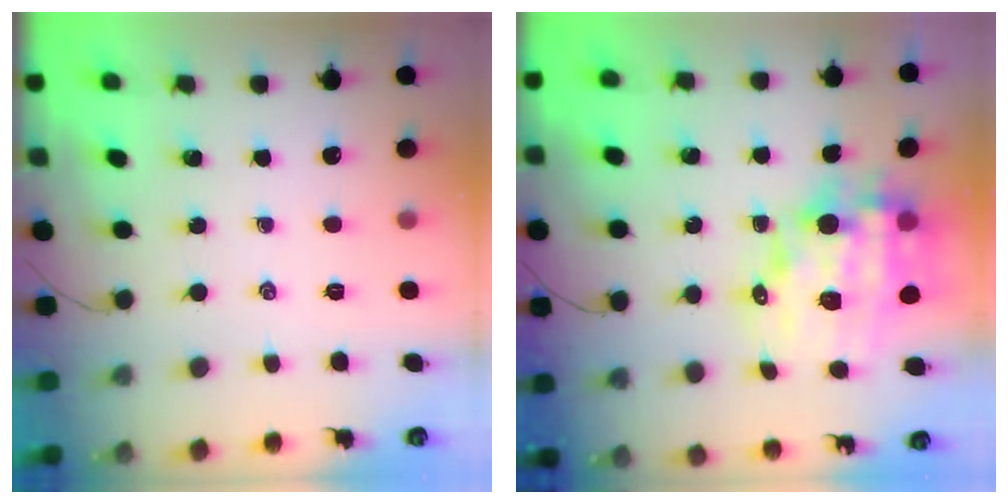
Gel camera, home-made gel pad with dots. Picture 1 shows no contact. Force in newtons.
{"total": 15.6, "press": 15.1, "slide": 3.7}